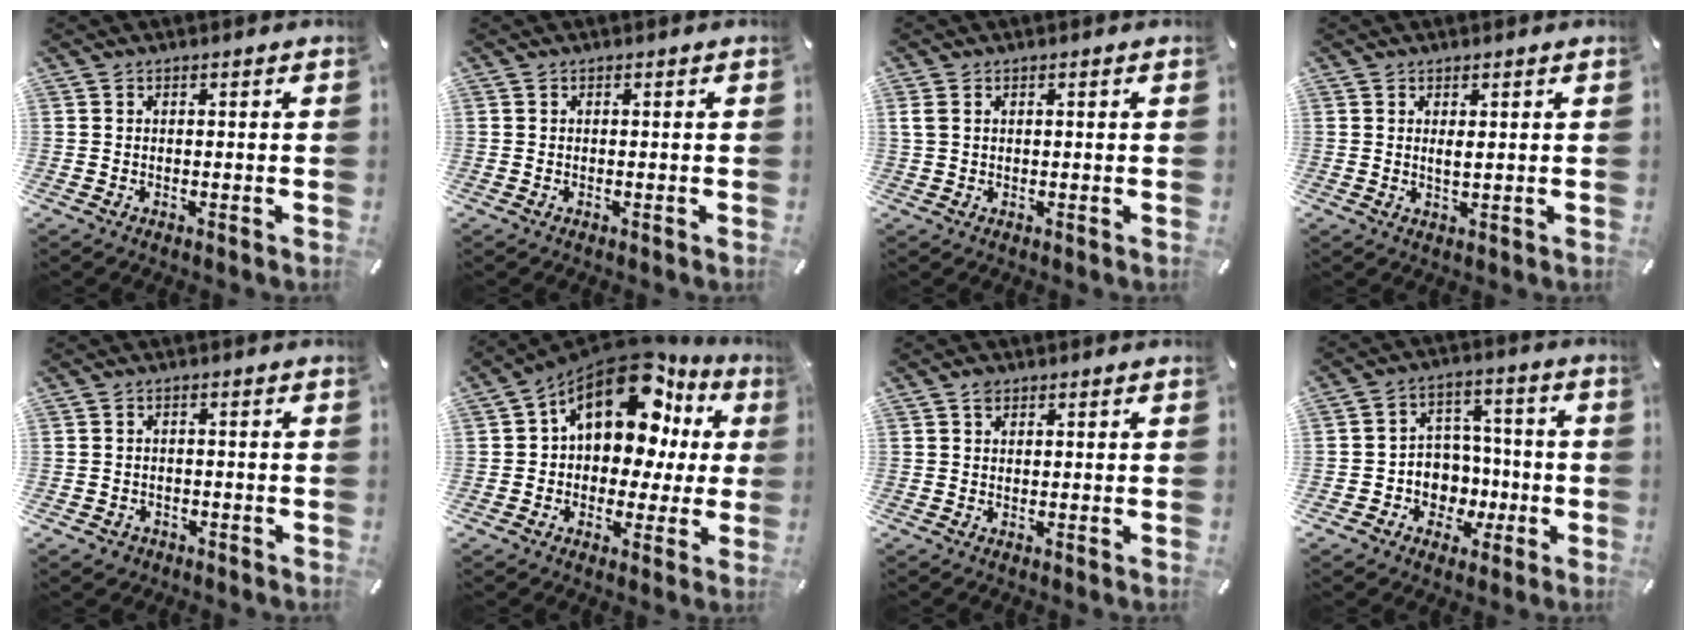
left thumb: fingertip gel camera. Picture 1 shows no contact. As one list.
[{"total": 0.0}, {"total": 1.7, "force": [0.6, 1.2, 1.0], "torque": [-0.021, 0.003, 0.011]}, {"total": 1.8, "force": [0.6, 0.4, 1.7], "torque": [-0.026, -0.004, 0.008]}, {"total": 2.1, "force": [-1.0, 1.8, 0.6], "torque": [-0.010, 0.006, -0.022]}, {"total": 17.7, "force": [8.7, 10.5, 11.4], "torque": [-0.187, -0.056, 0.151]}, {"total": 1.7, "force": [1.1, 1.2, 0.7], "torque": [-0.007, -0.003, 0.018]}, {"total": 9.0, "force": [-2.0, 8.7, 1.5], "torque": [-0.021, 0.013, -0.022]}]